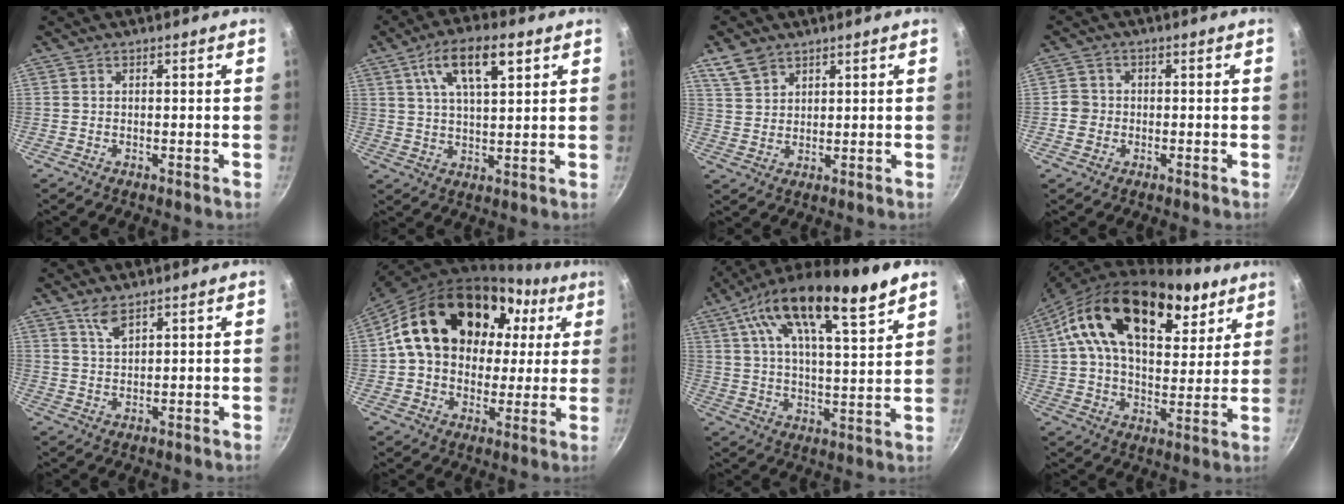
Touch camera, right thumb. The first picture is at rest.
{"total": 11.5, "force": [5.1, 4.5, 9.3], "torque": [-0.147, -0.005, 0.089]}
{"total": 5.3, "force": [3.5, 3.5, 1.7], "torque": [-0.020, -0.005, 0.077]}
{"total": 3.2, "force": [-0.9, 2.9, 0.9], "torque": [-0.002, 0.012, -0.018]}
{"total": 3.5, "force": [2.3, 1.2, 2.3], "torque": [-0.043, -0.014, 0.050]}
{"total": 23.8, "force": [6.0, 17.3, 15.2], "torque": [-0.234, 0.027, 0.097]}
{"total": 17.7, "force": [11.1, 4.1, 13.1], "torque": [-0.201, -0.040, 0.185]}
{"total": 24.9, "force": [11.1, 14.4, 17.1], "torque": [-0.264, -0.011, 0.166]}